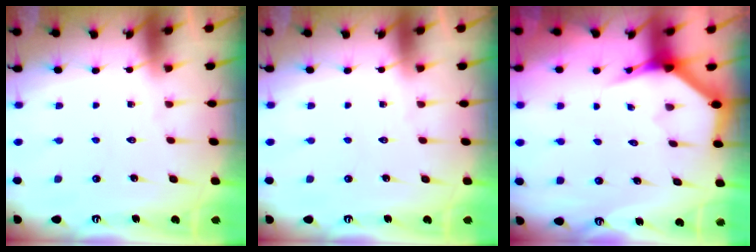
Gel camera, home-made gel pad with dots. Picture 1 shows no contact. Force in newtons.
{"total": 0.0}
{"total": 4.0, "press": 4.0, "slide": 0.2}